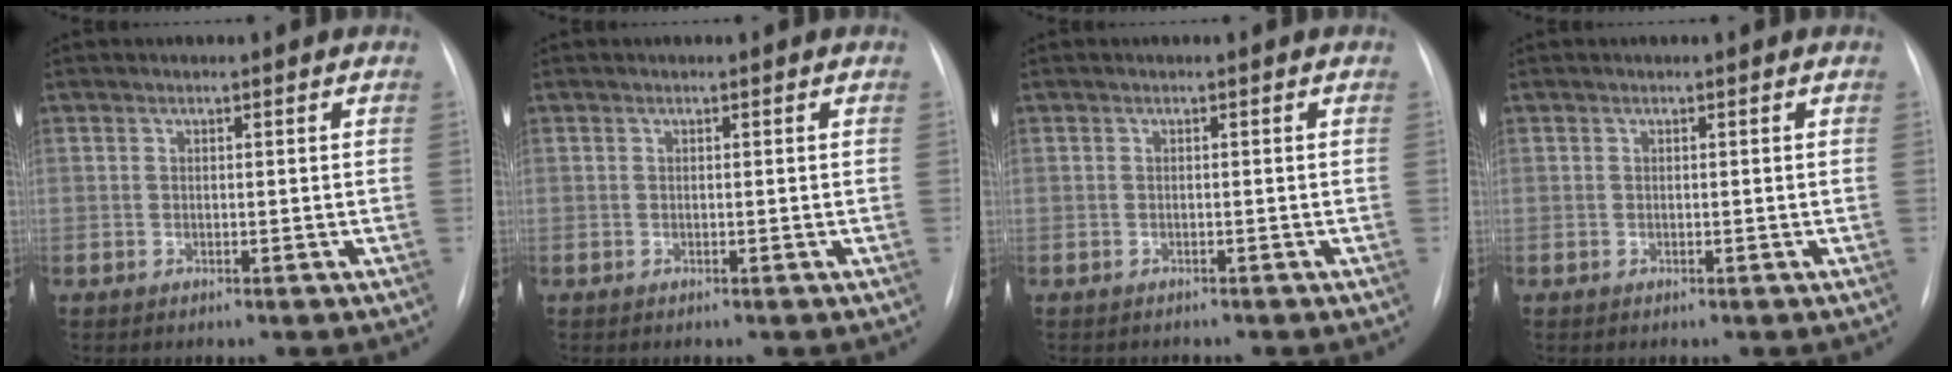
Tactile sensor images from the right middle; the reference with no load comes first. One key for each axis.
{"total": 0.0}
{"total": 1.2, "fx": -1.1, "fy": 0.4, "fz": 0.1, "tx": -0.004, "ty": -0.002, "tz": -0.015}
{"total": 0.0}